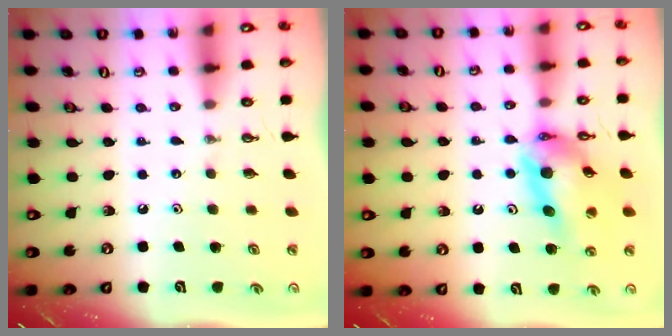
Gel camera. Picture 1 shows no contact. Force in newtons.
{"total": 13.9, "press": 13.8, "slide": 1.4}